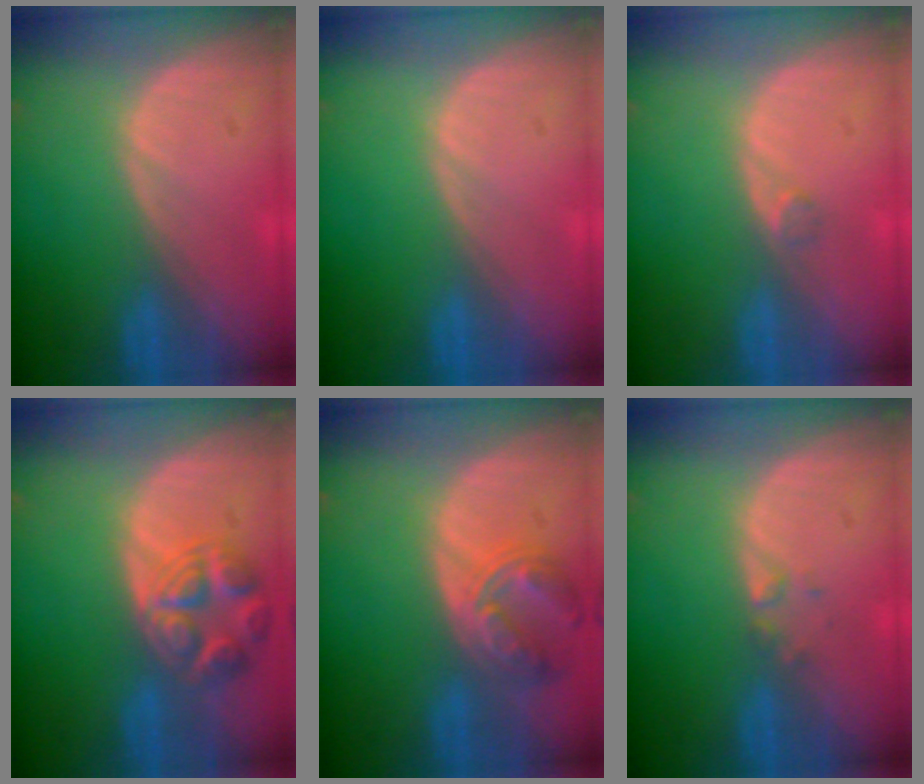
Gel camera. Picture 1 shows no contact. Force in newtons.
{"total": 0.0}
{"total": 1.2, "press": 1.0, "slide": 0.7}
{"total": 7.8, "press": 7.0, "slide": 3.5}
{"total": 7.6, "press": 6.7, "slide": 3.7}
{"total": 1.2, "press": 1.2, "slide": 0.1}